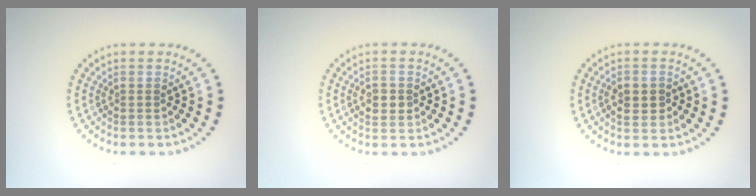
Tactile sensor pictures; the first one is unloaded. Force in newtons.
{"total": 2.2, "press": 2.2, "slide": 0.1}
{"total": 2.0, "press": 2.0, "slide": 0.2}